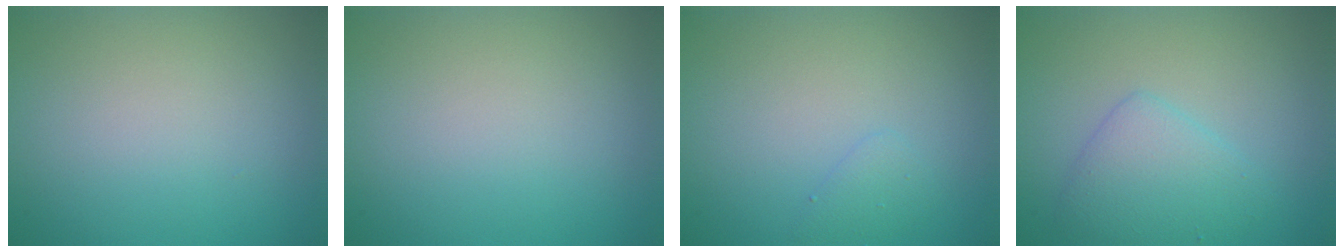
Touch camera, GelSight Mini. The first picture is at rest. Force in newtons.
{"total": 0.0}
{"total": 1.0, "press": 1.0, "slide": 0.1}
{"total": 1.9, "press": 1.9, "slide": 0.1}